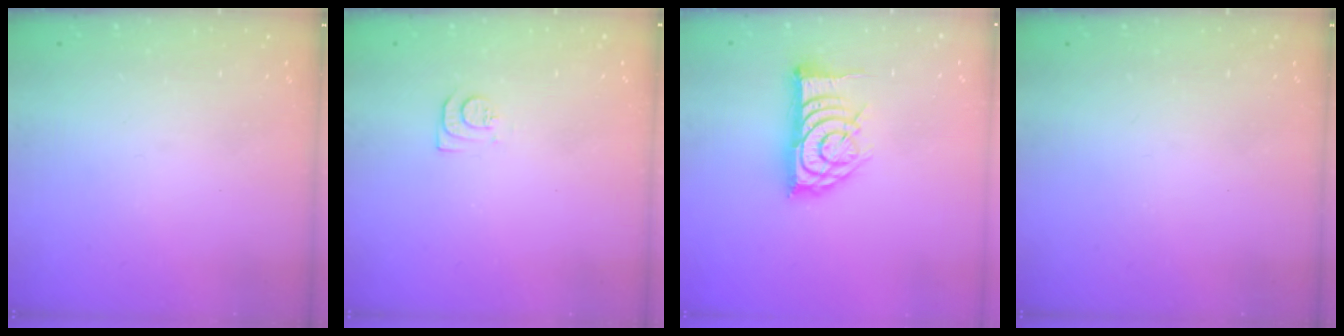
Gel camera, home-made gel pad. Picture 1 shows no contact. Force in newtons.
{"total": 8.2, "press": 8.2, "slide": 0.9}
{"total": 15.6, "press": 15.6, "slide": 0.3}
{"total": 2.1, "press": 2.0, "slide": 0.4}